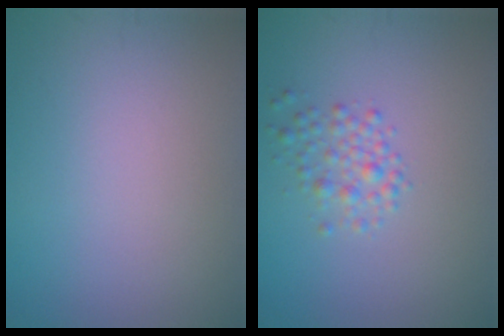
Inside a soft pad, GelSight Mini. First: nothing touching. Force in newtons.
{"total": 2.1, "press": 2.1, "slide": 0.1}